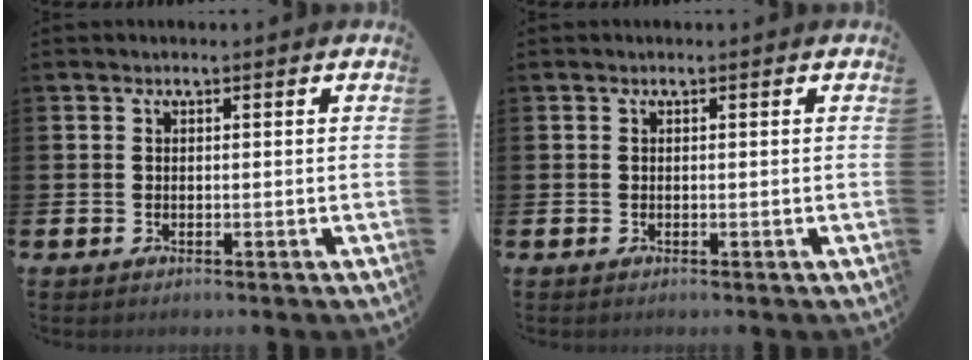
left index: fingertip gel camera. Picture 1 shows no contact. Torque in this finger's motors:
{"motor_torque": [0.00, 0.00, 0.00, 0.00]}